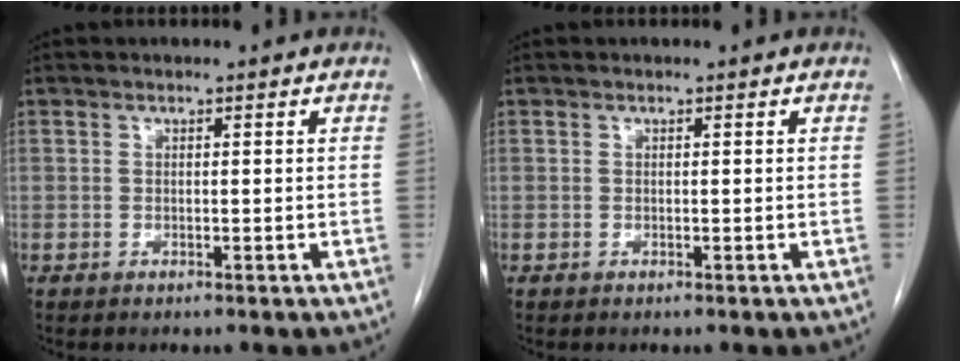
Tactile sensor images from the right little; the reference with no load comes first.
{"total": 0.0}